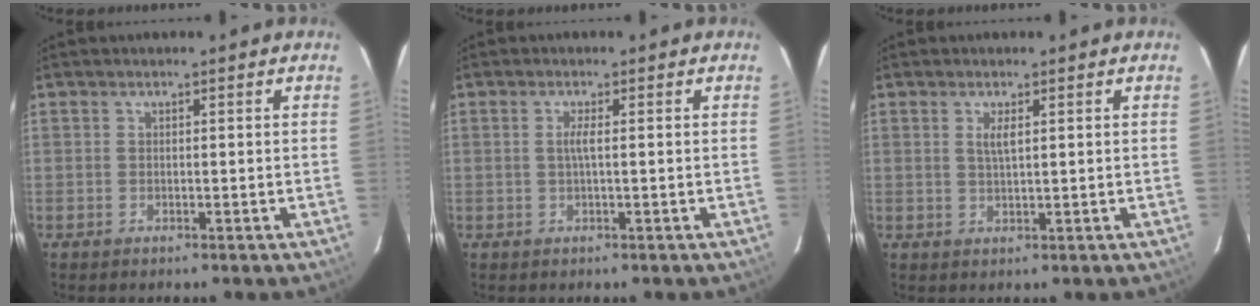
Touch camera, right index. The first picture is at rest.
{"total": 1.5, "force": [-0.1, -0.2, 1.5], "torque": [-0.029, 0.000, -0.003]}
{"total": 2.2, "force": [0.7, 0.4, 2.0], "torque": [-0.038, 0.000, 0.012]}